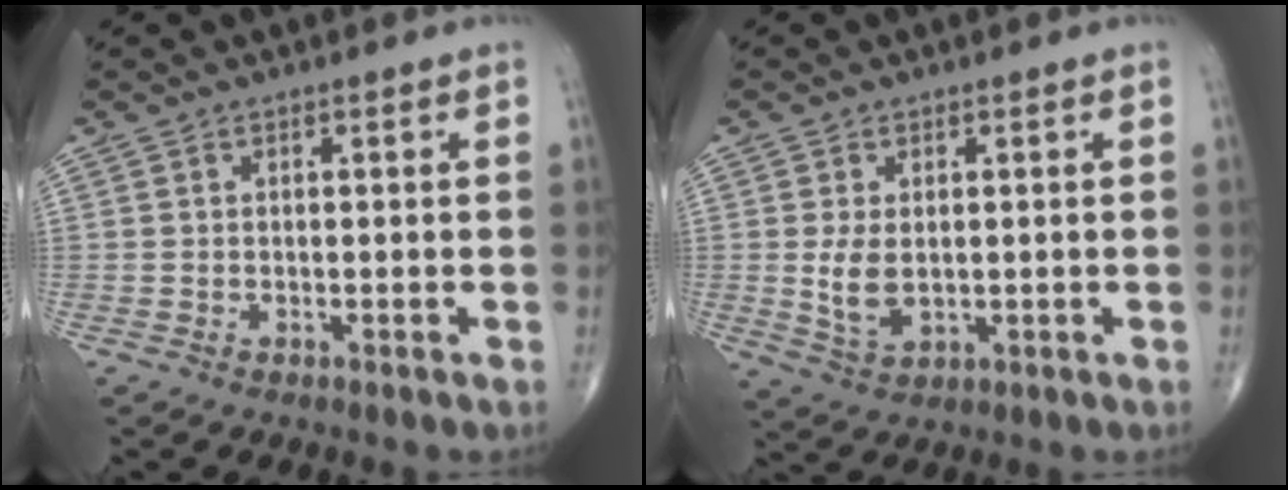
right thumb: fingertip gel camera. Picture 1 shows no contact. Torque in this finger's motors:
{"motor_torque": [-0.29, 0.87, 0.43, -0.02, 0.20]}